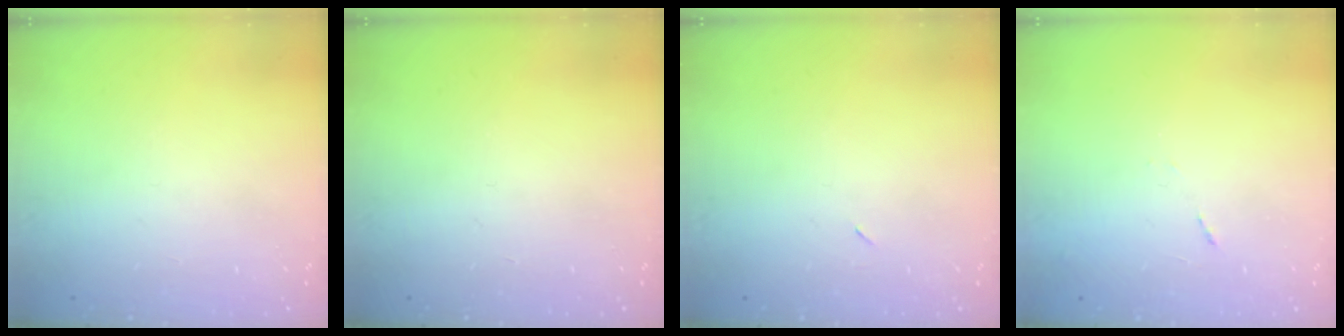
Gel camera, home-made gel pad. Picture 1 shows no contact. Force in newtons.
{"total": 0.0}
{"total": 2.3, "press": 2.0, "slide": 1.2}
{"total": 5.3, "press": 5.3, "slide": 0.5}